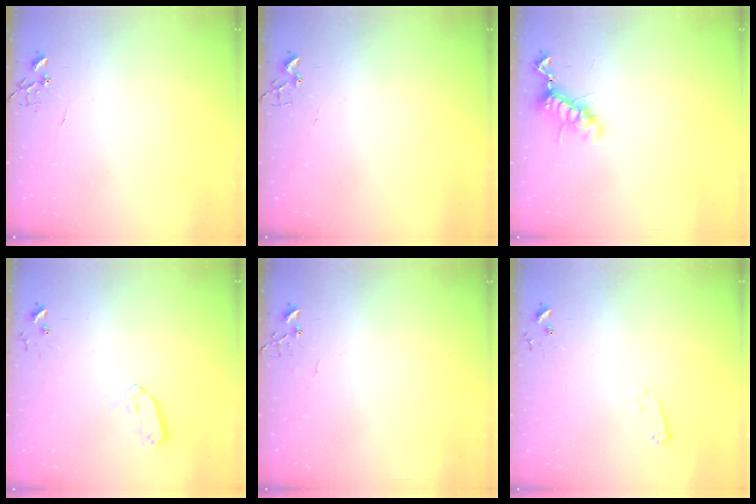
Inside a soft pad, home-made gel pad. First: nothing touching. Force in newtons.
{"total": 1.8, "press": 1.8, "slide": 0.2}
{"total": 11.1, "press": 11.1, "slide": 0.3}
{"total": 6.8, "press": 6.8, "slide": 0.4}
{"total": 5.0, "press": 5.0, "slide": 0.4}
{"total": 2.4, "press": 2.4, "slide": 0.4}